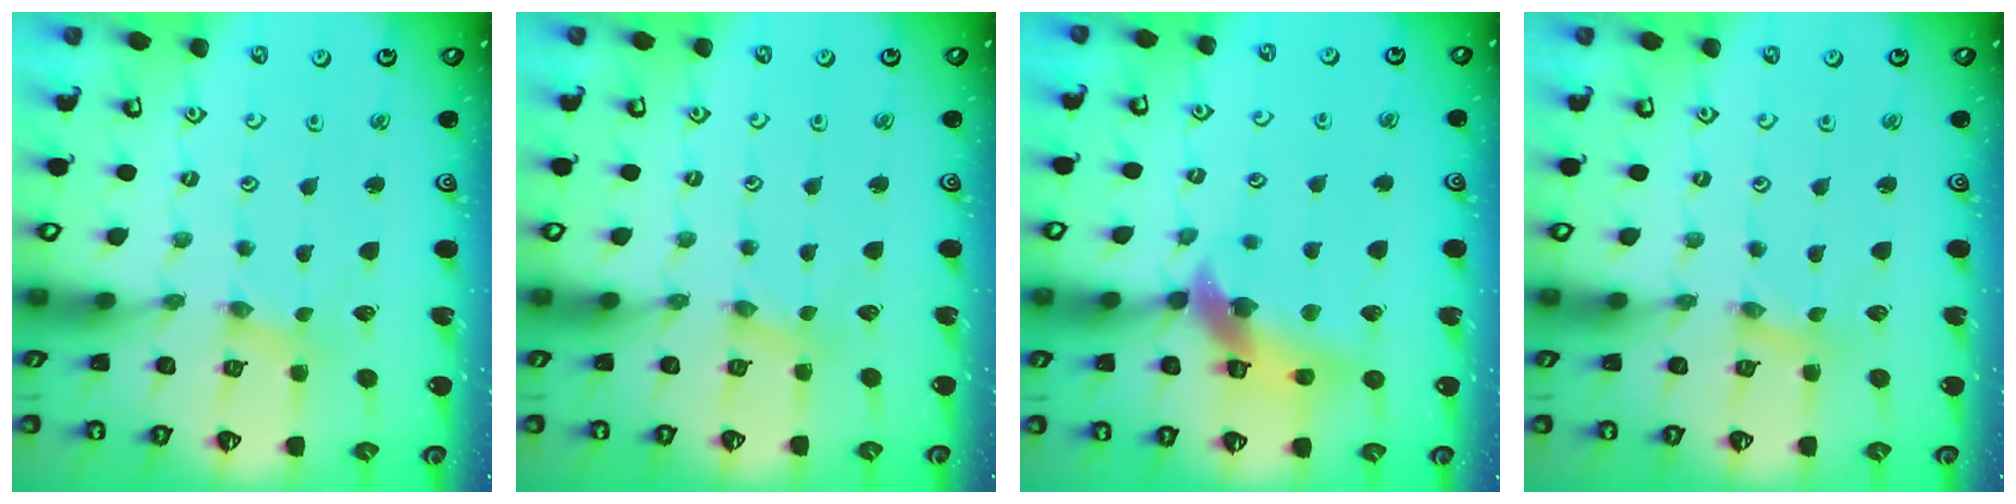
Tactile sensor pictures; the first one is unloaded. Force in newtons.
{"total": 1.9, "press": 1.9, "slide": 0.3}
{"total": 12.8, "press": 12.7, "slide": 1.8}
{"total": 1.2, "press": 1.2, "slide": 0.2}